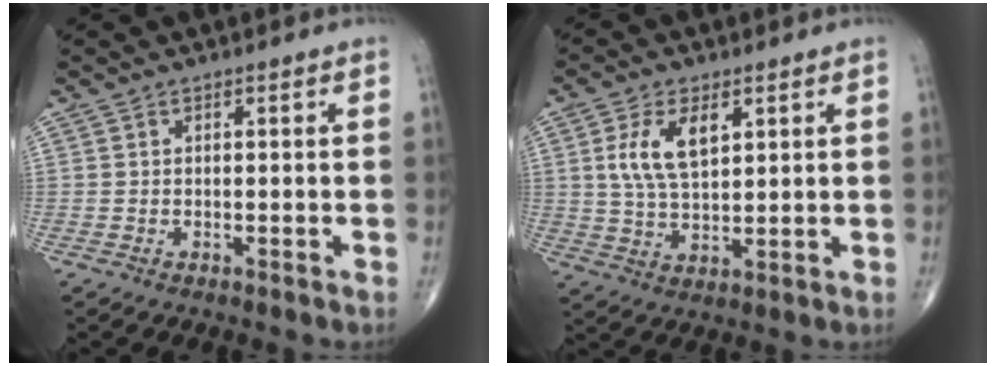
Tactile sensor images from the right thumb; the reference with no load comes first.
{"total": 8.8, "force": [2.9, 4.5, 7.0], "torque": [-0.132, -0.008, 0.060]}